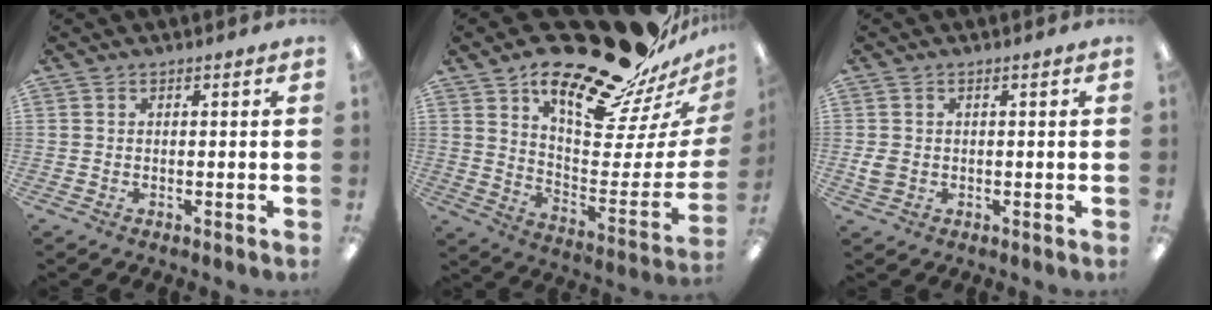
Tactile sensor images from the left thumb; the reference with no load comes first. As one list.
[{"total": 25.3, "force": [21.2, 7.4, 11.7], "torque": [-0.149, -0.170, 0.354]}, {"total": 2.7, "force": [-0.1, 2.2, 1.6], "torque": [-0.037, 0.004, -0.004]}]